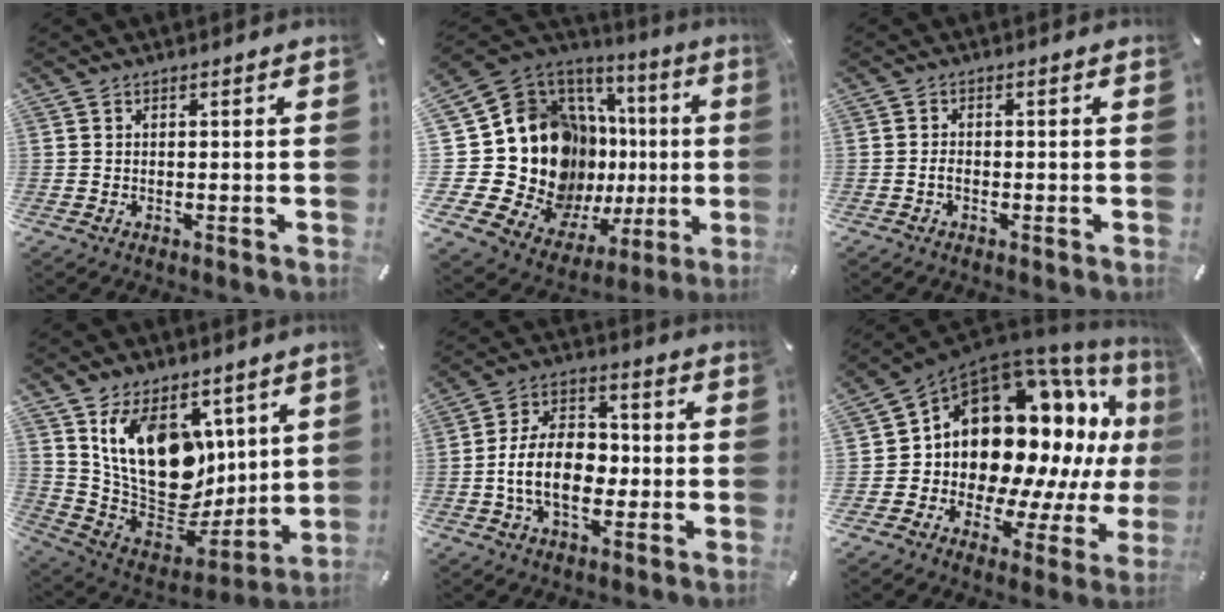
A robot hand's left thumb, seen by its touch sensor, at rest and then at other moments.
{"total": 27.3, "force": [0.7, 18.4, 20.2], "torque": [-0.359, -0.091, 0.070]}
{"total": 1.5, "force": [-0.7, 0.8, 1.0], "torque": [-0.021, 0.004, -0.015]}
{"total": 18.9, "force": [6.9, 13.5, 11.3], "torque": [-0.212, -0.055, 0.137]}
{"total": 12.4, "force": [-2.7, 8.5, 8.5], "torque": [-0.177, 0.013, -0.050]}
{"total": 19.4, "force": [5.0, 13.9, 12.7], "torque": [-0.201, -0.077, 0.110]}